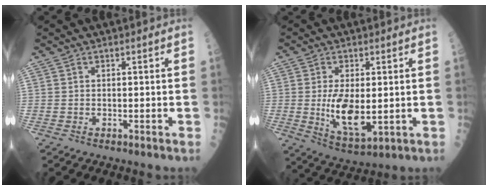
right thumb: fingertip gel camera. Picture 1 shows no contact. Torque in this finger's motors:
{"motor_torque": [1.33, 1.20, 0.93, -0.30, 0.09]}